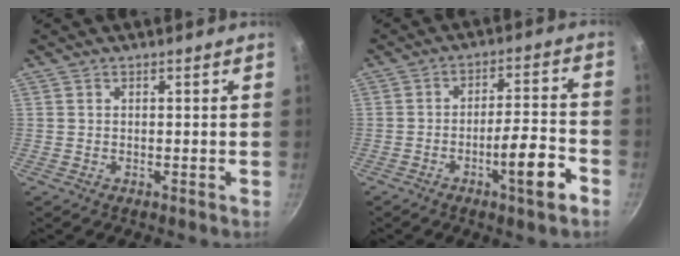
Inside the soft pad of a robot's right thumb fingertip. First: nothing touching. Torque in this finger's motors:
{"motor_torque": [2.05, -0.12, 1.53, -1.24, 0.59]}